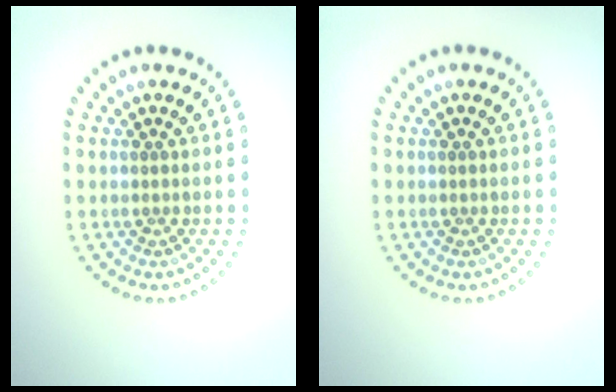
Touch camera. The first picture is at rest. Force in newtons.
{"total": 0.0}